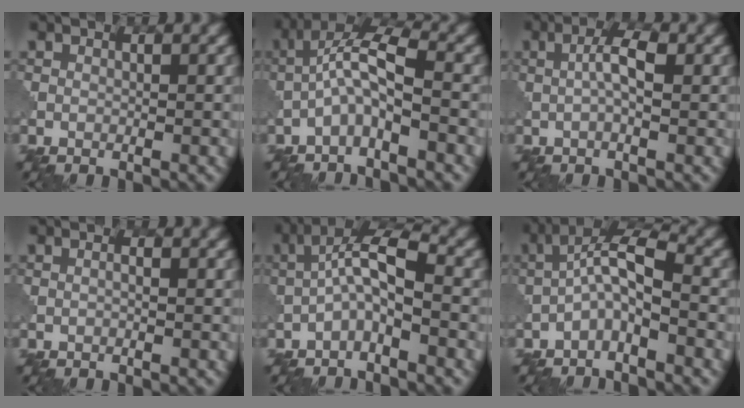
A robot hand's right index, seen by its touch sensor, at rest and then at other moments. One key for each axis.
{"total": 4.7, "fx": -1.5, "fy": 1.1, "fz": 4.3, "tx": -0.085, "ty": 0.020, "tz": -0.038}
{"total": 3.1, "fx": 0.3, "fy": 0.8, "fz": 3.0, "tx": -0.060, "ty": 0.007, "tz": 0.001}
{"total": 0.5, "fx": -0.1, "fy": 0.1, "fz": 0.5, "tx": -0.012, "ty": -0.002, "tz": -0.005}
{"total": 4.3, "fx": -1.0, "fy": 1.1, "fz": 4.1, "tx": -0.075, "ty": 0.020, "tz": -0.029}
{"total": 4.1, "fx": -1.5, "fy": 1.1, "fz": 3.7, "tx": -0.071, "ty": 0.020, "tz": -0.037}